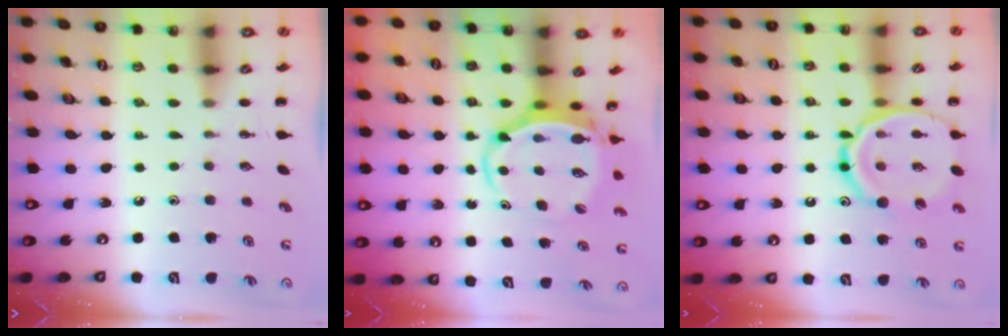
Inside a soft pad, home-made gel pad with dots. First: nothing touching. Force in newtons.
{"total": 6.7, "press": 6.5, "slide": 1.6}
{"total": 17.6, "press": 17.5, "slide": 2.2}